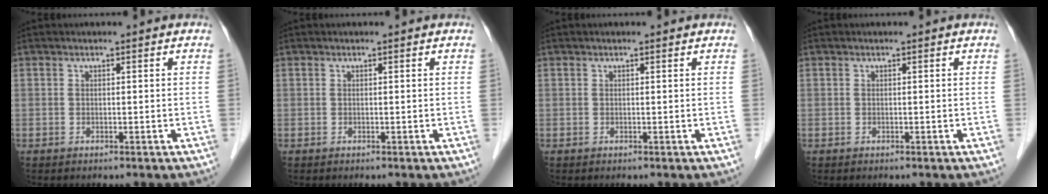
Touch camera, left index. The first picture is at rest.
{"total": 0.0}
{"total": 0.0}
{"total": 0.0}